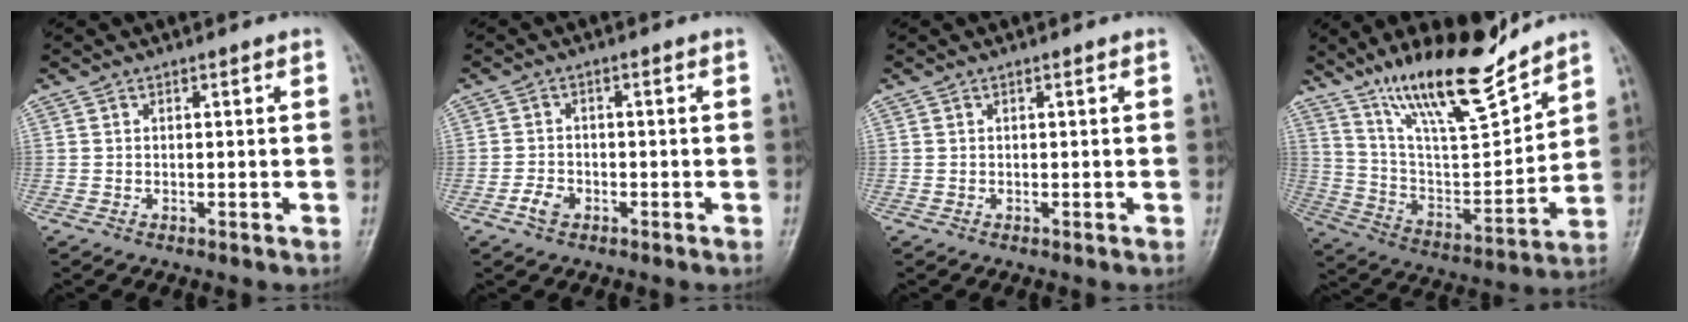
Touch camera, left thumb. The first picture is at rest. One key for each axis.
{"total": 2.8, "fx": -1.5, "fy": 1.9, "fz": 1.5, "tx": -0.026, "ty": 0.009, "tz": -0.028}
{"total": 0.0}
{"total": 19.2, "fx": 15.0, "fy": 4.2, "fz": 11.2, "tx": -0.156, "ty": -0.087, "tz": 0.271}